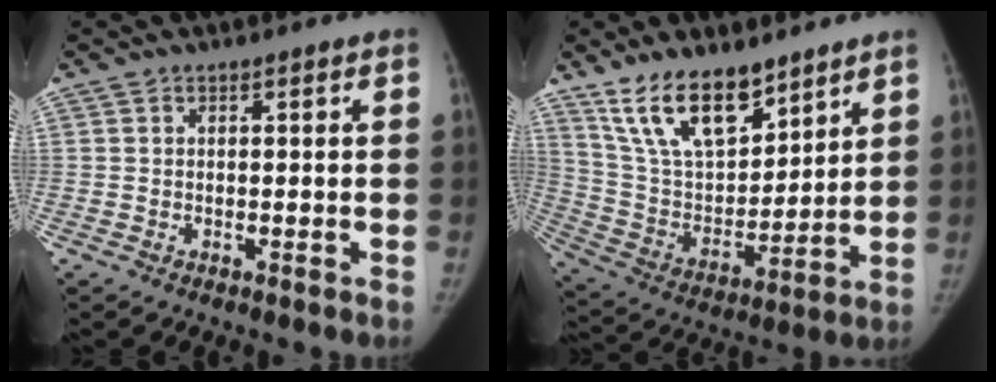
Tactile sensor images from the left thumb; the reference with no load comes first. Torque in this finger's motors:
{"motor_torque": [1.11, -0.74, 1.41, -1.35, 0.26]}